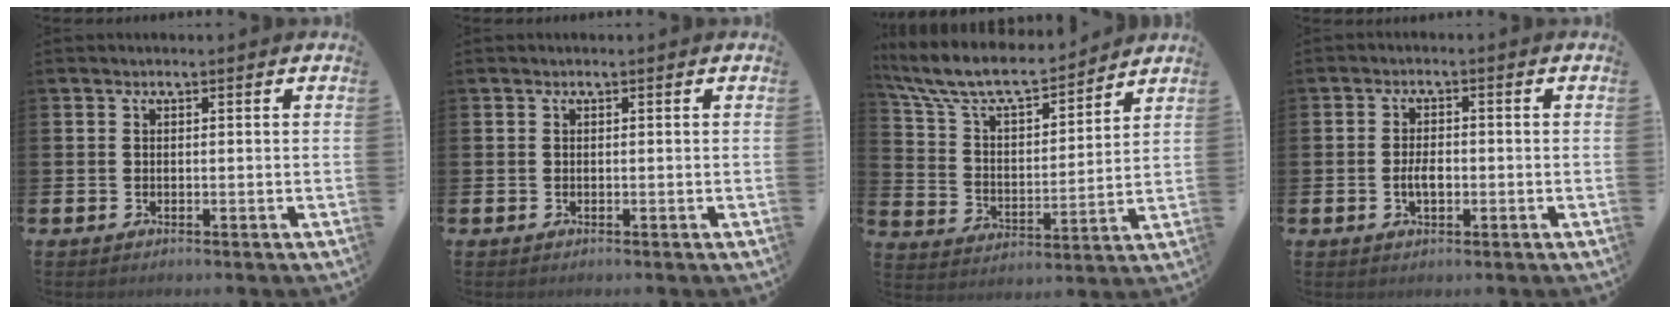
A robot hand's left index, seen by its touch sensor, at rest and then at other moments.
{"total": 0.0}
{"total": 9.4, "force": [8.5, 2.4, 3.3], "torque": [-0.110, -0.055, 0.149]}
{"total": 2.9, "force": [-0.5, 1.5, 2.4], "torque": [-0.035, 0.000, -0.012]}